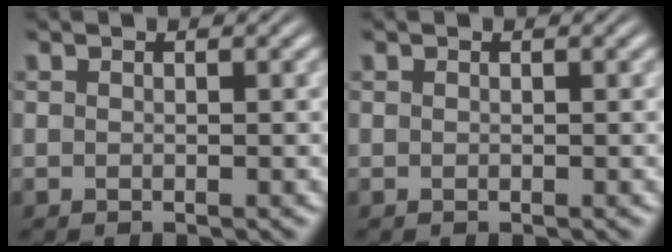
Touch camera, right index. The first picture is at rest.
{"total": 0.0}